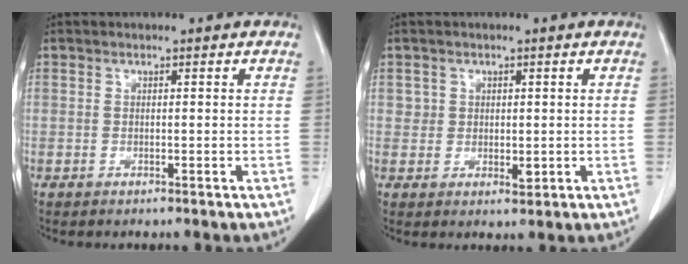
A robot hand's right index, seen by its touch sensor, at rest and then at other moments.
{"total": 2.5, "force": [0.3, 2.1, 1.3], "torque": [-0.014, -0.004, 0.006]}